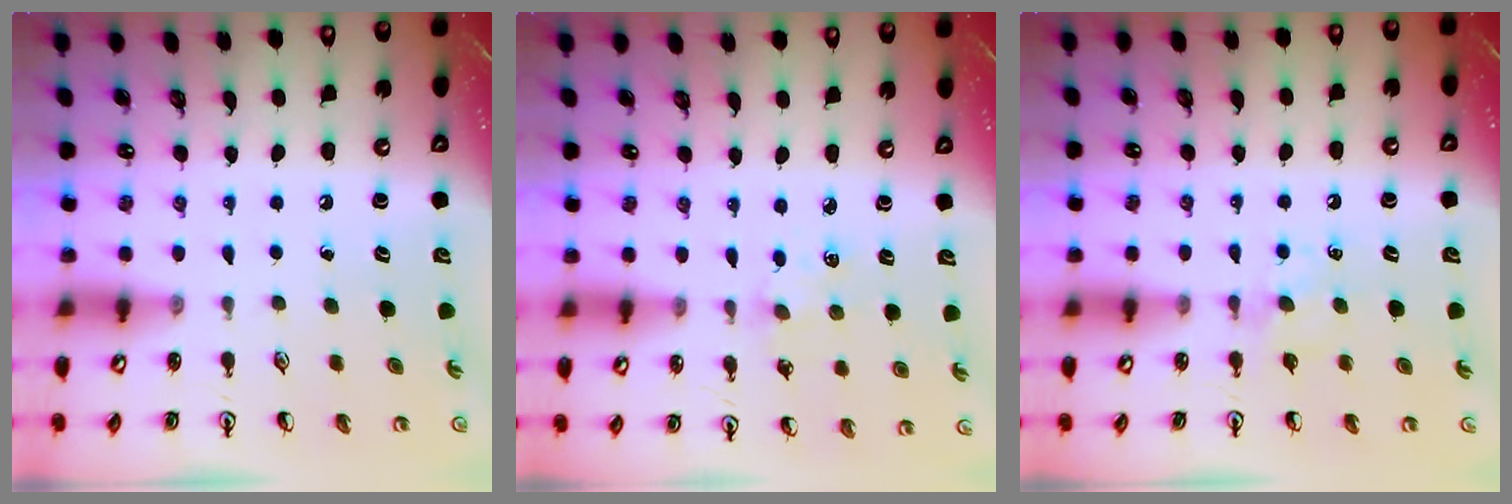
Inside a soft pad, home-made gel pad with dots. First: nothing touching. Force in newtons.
{"total": 3.6, "press": 3.6, "slide": 0.4}
{"total": 4.8, "press": 4.7, "slide": 0.7}